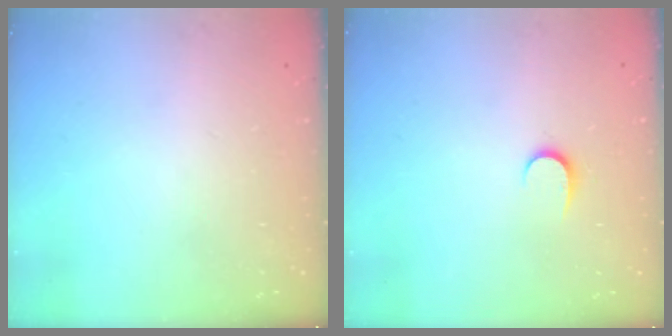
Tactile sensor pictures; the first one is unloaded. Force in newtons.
{"total": 5.1, "press": 5.1, "slide": 0.5}